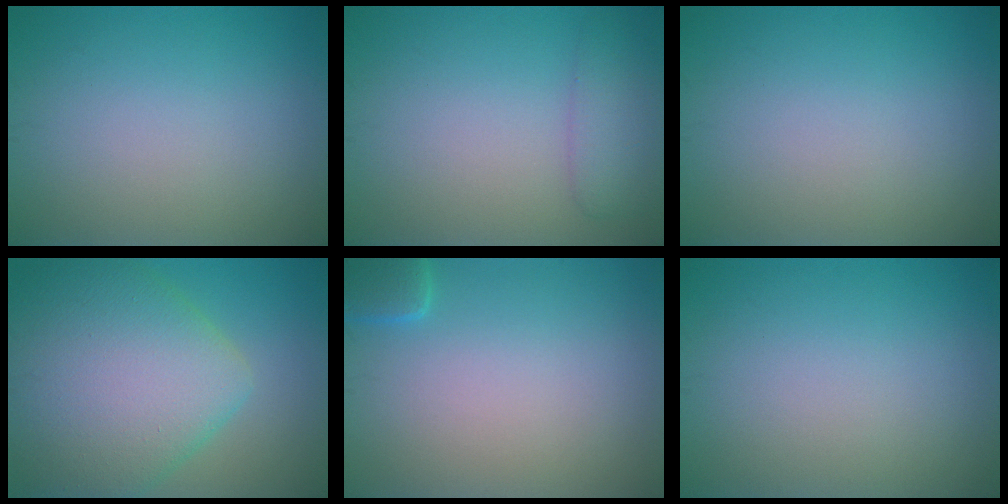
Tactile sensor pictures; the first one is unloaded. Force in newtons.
{"total": 2.3, "press": 2.3, "slide": 0.1}
{"total": 0.0}
{"total": 11.1, "press": 11.1, "slide": 0.4}
{"total": 1.9, "press": 1.9, "slide": 0.2}
{"total": 0.0}